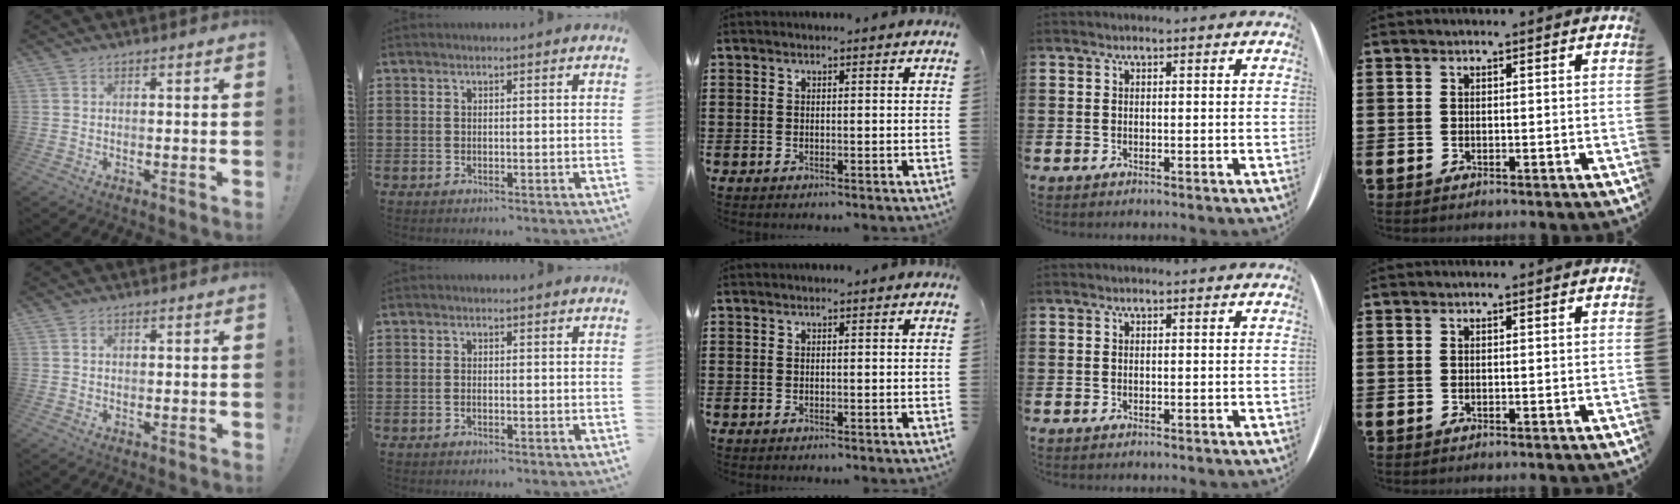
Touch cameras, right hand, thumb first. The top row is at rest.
{"thumb": {"total": 0.7, "force": [0.3, 0.5, 0.3], "torque": [-0.010, 0.004, 0.007]}, "index": {"total": 0.5, "force": [-0.3, 0.1, 0.4], "torque": [-0.009, -0.004, -0.005]}}